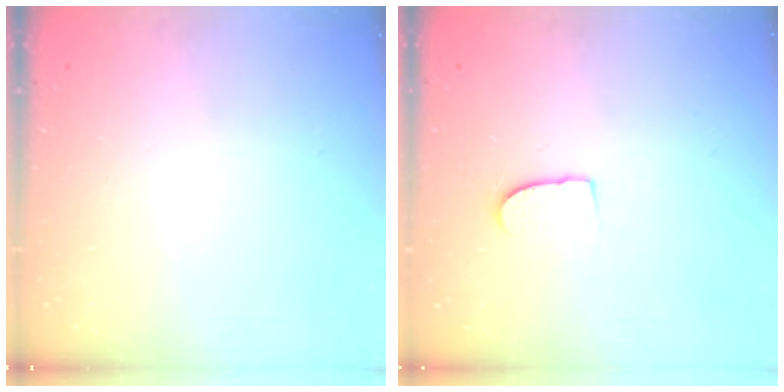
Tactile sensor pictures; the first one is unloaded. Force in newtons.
{"total": 5.2, "press": 5.2, "slide": 0.4}